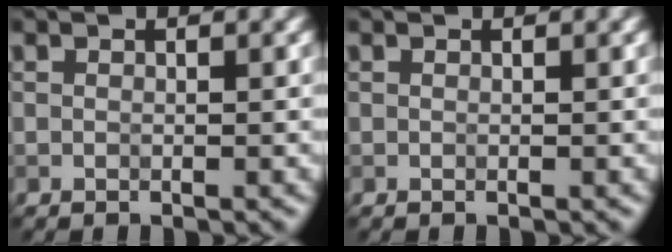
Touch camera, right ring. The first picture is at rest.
{"total": 0.0}